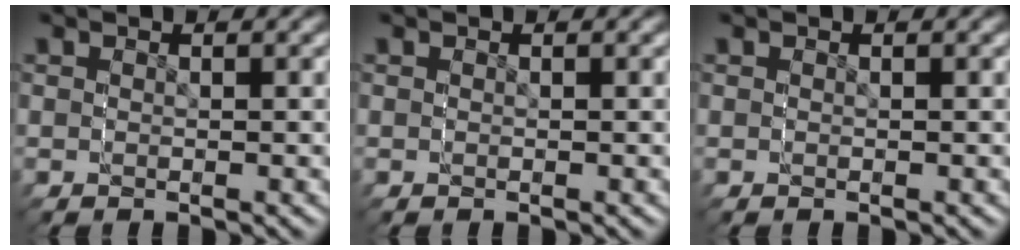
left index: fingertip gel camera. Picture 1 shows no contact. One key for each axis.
{"total": 0.0}
{"total": 0.0}